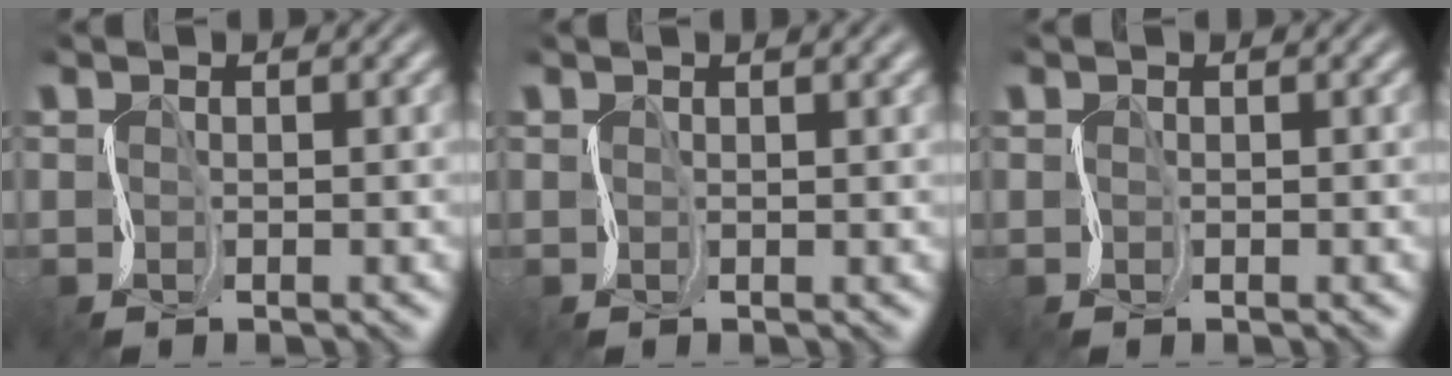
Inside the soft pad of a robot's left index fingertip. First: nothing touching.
{"total": 1.2, "force": [1.1, 0.1, 0.5], "torque": [-0.010, 0.002, 0.003]}
{"total": 0.0}